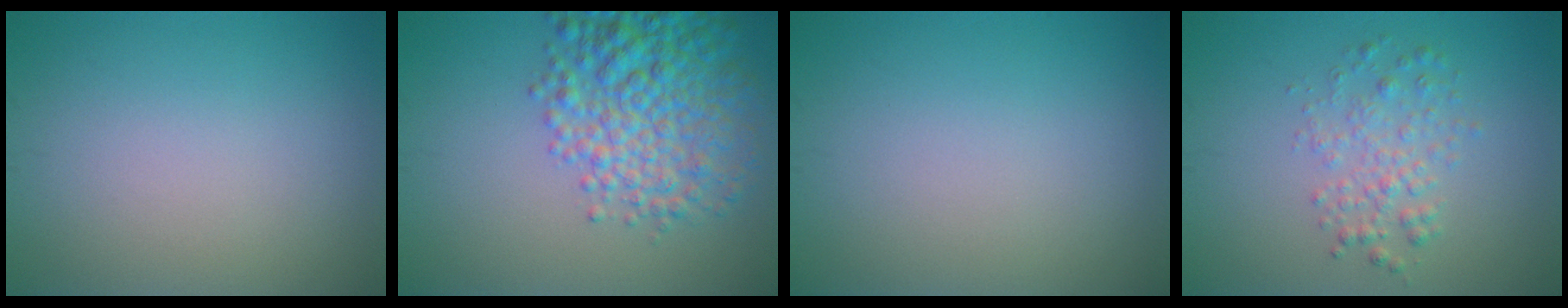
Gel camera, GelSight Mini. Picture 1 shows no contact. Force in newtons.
{"total": 7.0, "press": 7.0, "slide": 0.2}
{"total": 0.0}
{"total": 2.5, "press": 2.5, "slide": 0.0}